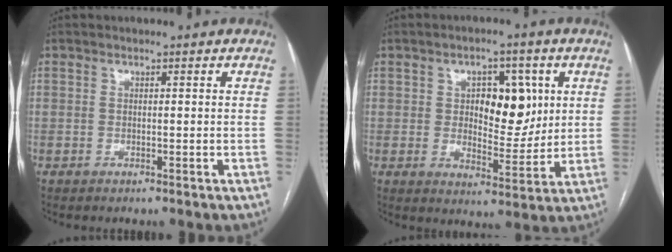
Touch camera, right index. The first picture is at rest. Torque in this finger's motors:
{"motor_torque": [0.30, 0.19, 0.25, 0.05]}